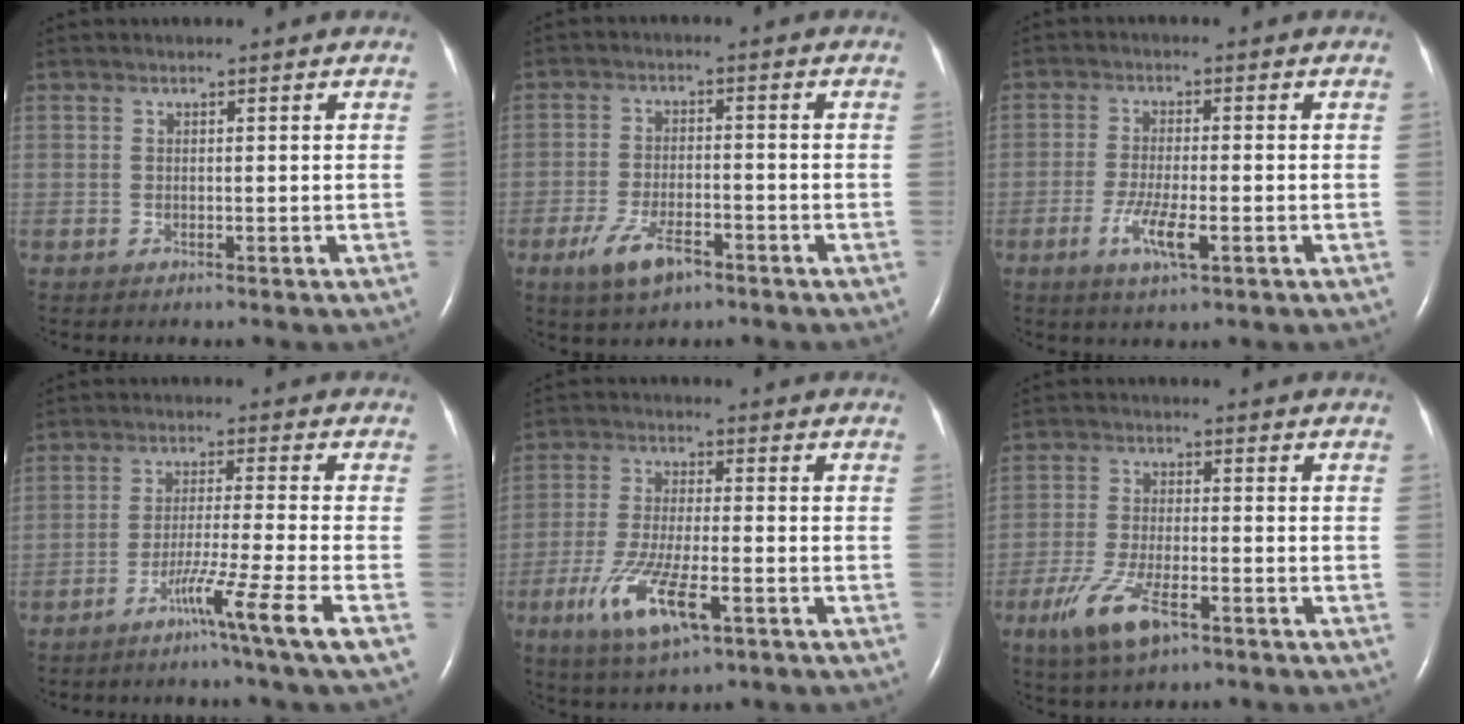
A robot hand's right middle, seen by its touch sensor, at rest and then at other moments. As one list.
[{"total": 6.4, "force": [-3.8, 2.4, 4.6], "torque": [-0.098, -0.006, -0.065]}, {"total": 5.4, "force": [-2.2, 0.8, 4.8], "torque": [-0.102, -0.009, -0.039]}, {"total": 7.2, "force": [-4.2, -2.6, 5.2], "torque": [-0.089, -0.018, -0.081]}, {"total": 10.5, "force": [-4.7, 2.4, 9.1], "torque": [-0.187, -0.020, -0.079]}, {"total": 8.3, "force": [-4.5, 2.4, 6.5], "torque": [-0.139, -0.016, -0.080]}]